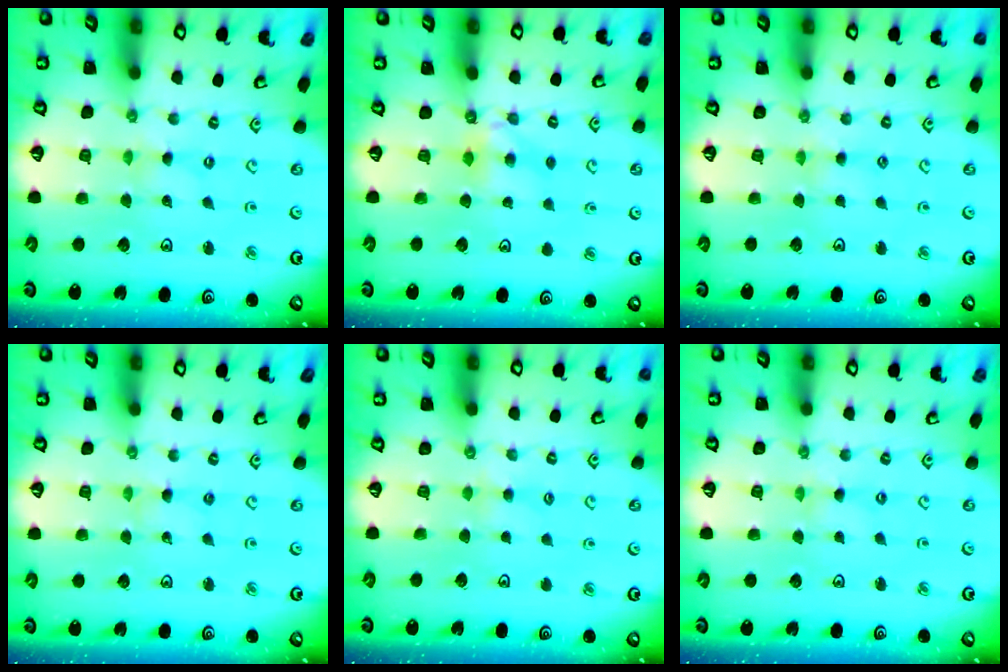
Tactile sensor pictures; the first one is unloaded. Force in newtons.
{"total": 4.9, "press": 4.8, "slide": 0.8}
{"total": 2.6, "press": 2.6, "slide": 0.4}
{"total": 1.2, "press": 1.2, "slide": 0.2}
{"total": 2.4, "press": 2.4, "slide": 0.3}
{"total": 1.3, "press": 1.3, "slide": 0.3}